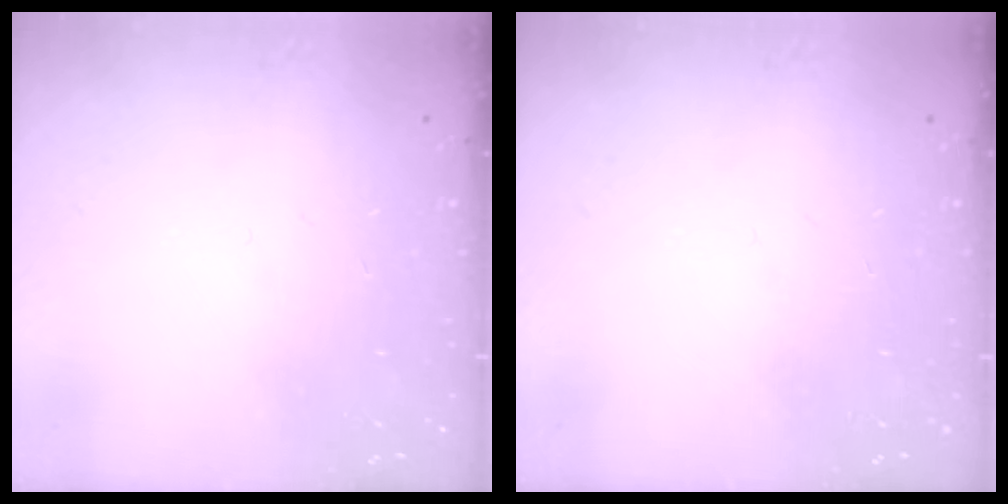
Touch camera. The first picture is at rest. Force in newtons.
{"total": 0.0}